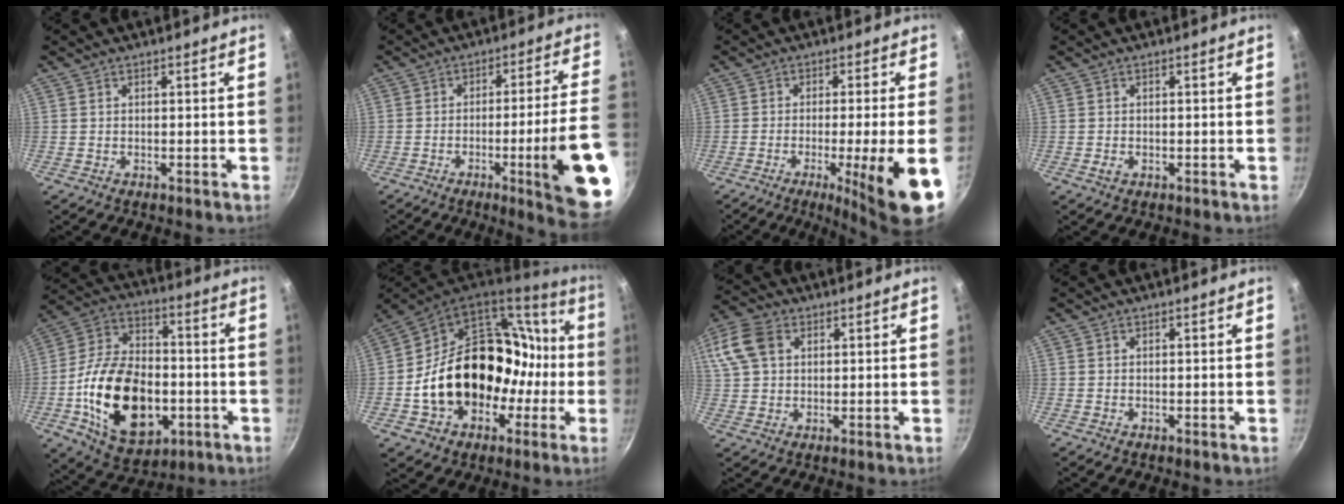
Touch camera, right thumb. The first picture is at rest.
{"total": 17.8, "force": [-6.2, 1.1, 16.7], "torque": [-0.213, 0.027, -0.082]}
{"total": 13.6, "force": [-4.8, 0.7, 12.7], "torque": [-0.184, -0.003, -0.064]}
{"total": 1.2, "force": [-0.4, 0.8, 0.8], "torque": [-0.014, 0.000, -0.006]}
{"total": 23.7, "force": [-5.0, 15.1, 17.6], "torque": [-0.287, 0.031, -0.080]}
{"total": 27.5, "force": [-3.2, 20.9, 17.6], "torque": [-0.263, 0.073, -0.025]}
{"total": 14.3, "force": [4.9, 10.6, 8.3], "torque": [-0.198, 0.028, 0.088]}
{"total": 0.0}